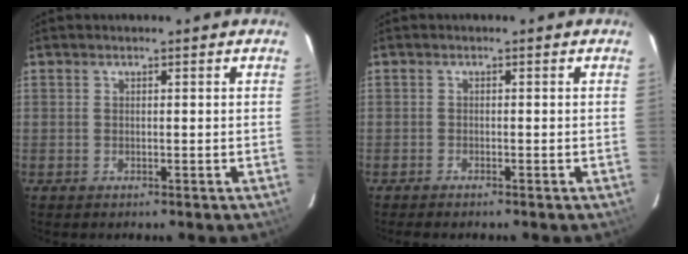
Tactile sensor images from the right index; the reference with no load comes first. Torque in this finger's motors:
{"motor_torque": [0.00, -0.09, 0.11, 0.02]}